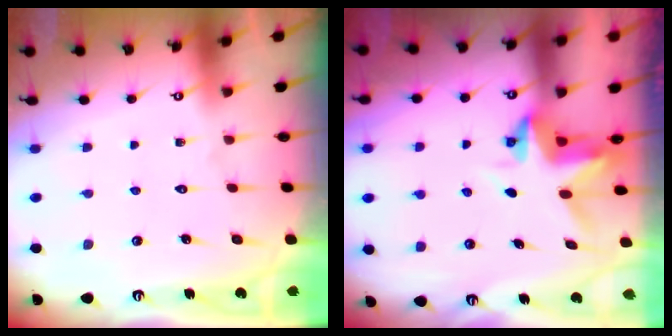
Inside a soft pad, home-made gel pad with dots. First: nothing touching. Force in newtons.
{"total": 3.9, "press": 3.9, "slide": 0.2}